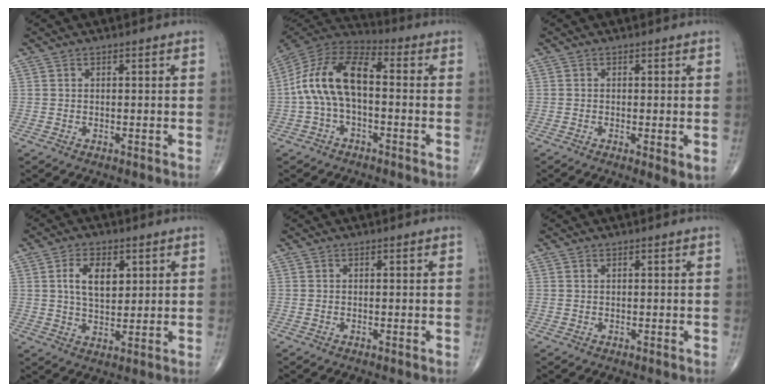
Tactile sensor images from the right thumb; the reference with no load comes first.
{"total": 14.0, "force": [-0.5, 7.3, 12.0], "torque": [-0.231, 0.042, -0.023]}
{"total": 3.1, "force": [-0.6, 0.9, 2.9], "torque": [-0.051, -0.012, -0.012]}
{"total": 7.7, "force": [2.4, 4.4, 5.9], "torque": [-0.087, -0.012, 0.044]}
{"total": 0.0}
{"total": 0.0}